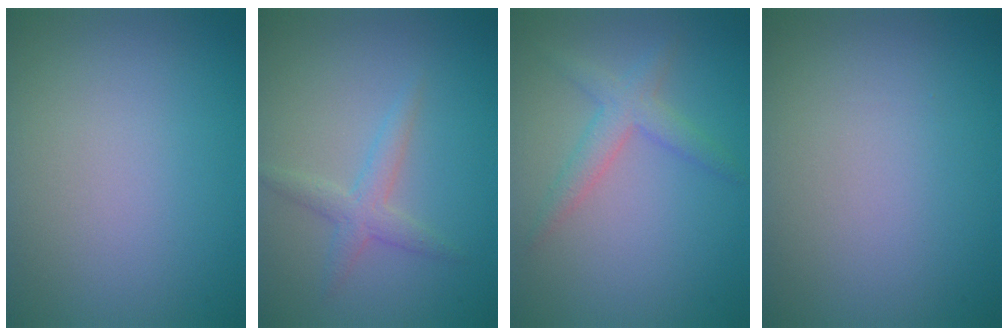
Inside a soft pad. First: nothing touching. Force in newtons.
{"total": 2.1, "press": 2.1, "slide": 0.1}
{"total": 2.5, "press": 2.5, "slide": 0.2}
{"total": 0.0}